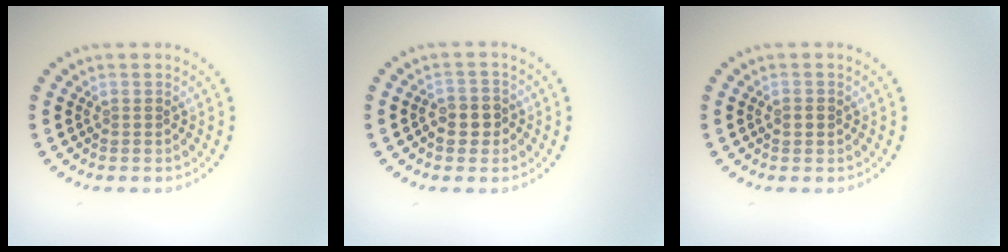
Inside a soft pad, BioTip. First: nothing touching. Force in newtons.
{"total": 2.4, "press": 2.3, "slide": 0.6}
{"total": 1.2, "press": 1.2, "slide": 0.0}